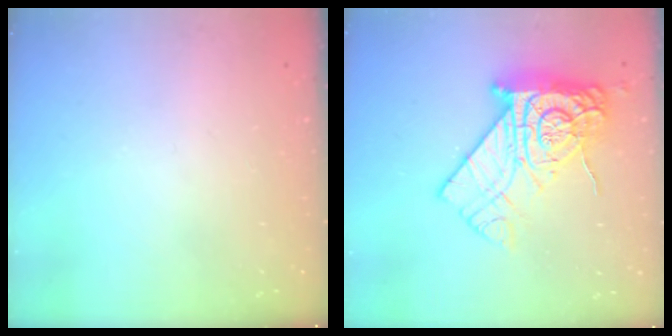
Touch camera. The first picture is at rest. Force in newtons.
{"total": 20.2, "press": 20.1, "slide": 1.9}